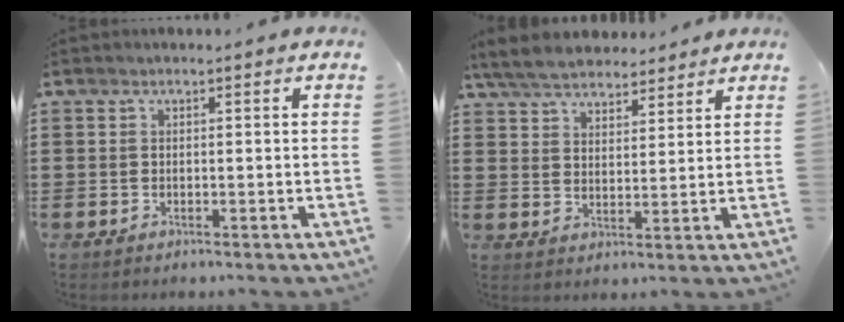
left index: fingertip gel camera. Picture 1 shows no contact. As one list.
[{"total": 5.6, "force": [5.2, 1.8, 1.3], "torque": [-0.047, -0.010, 0.096]}]